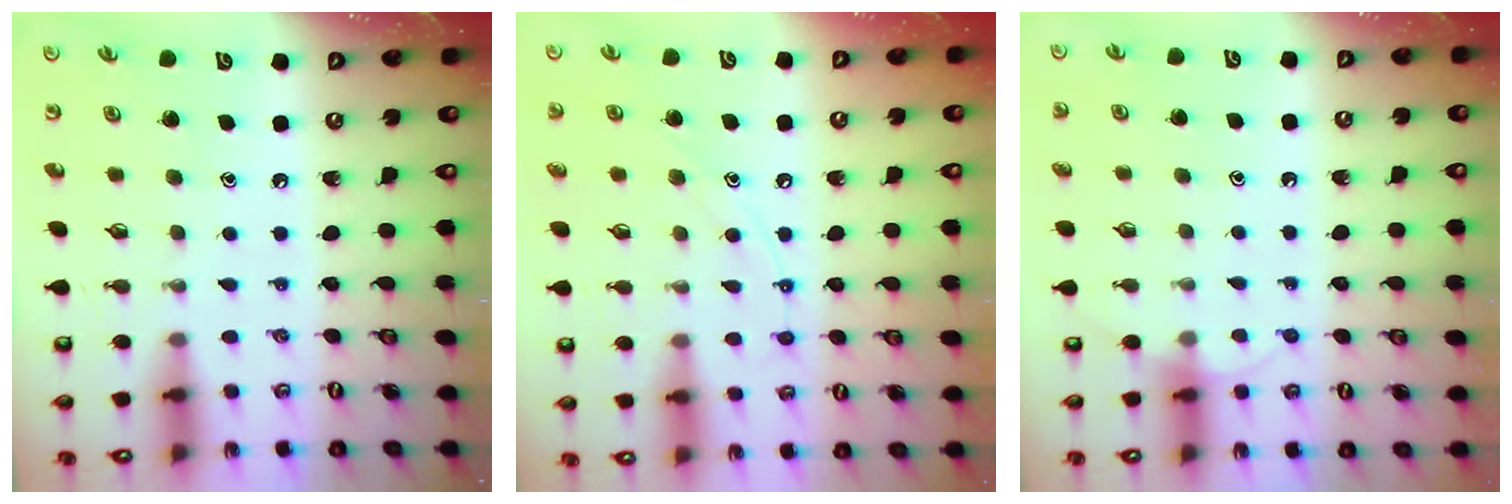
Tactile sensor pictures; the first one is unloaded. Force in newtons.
{"total": 9.0, "press": 9.0, "slide": 0.8}
{"total": 3.2, "press": 3.2, "slide": 0.4}